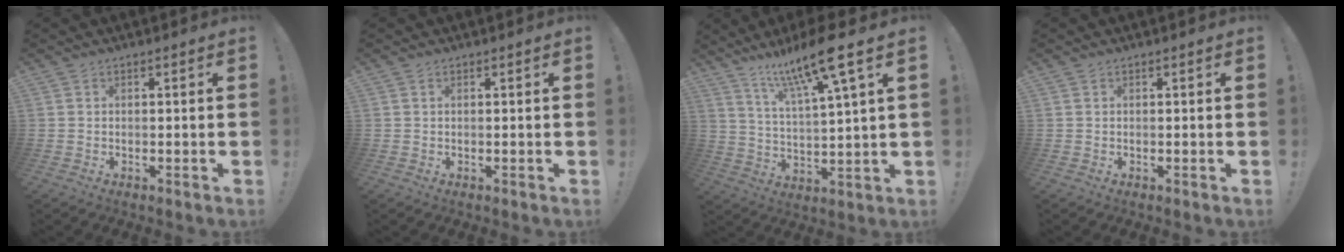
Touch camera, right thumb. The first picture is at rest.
{"total": 0.0}
{"total": 14.7, "force": [9.7, 1.7, 11.0], "torque": [-0.196, -0.048, 0.150]}
{"total": 0.0}